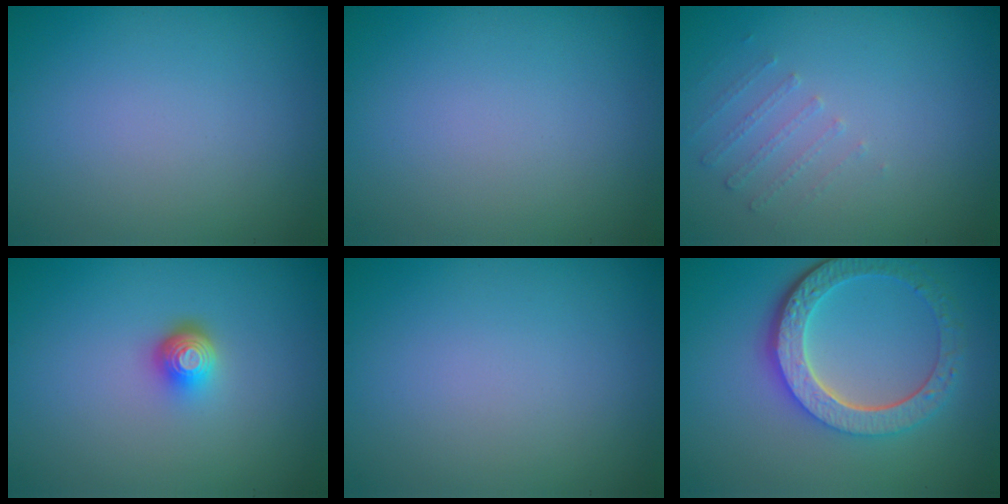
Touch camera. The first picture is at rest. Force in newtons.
{"total": 0.0}
{"total": 1.1, "press": 0.7, "slide": 0.8}
{"total": 2.3, "press": 1.5, "slide": 1.8}
{"total": 0.0}
{"total": 6.3, "press": 4.6, "slide": 4.2}